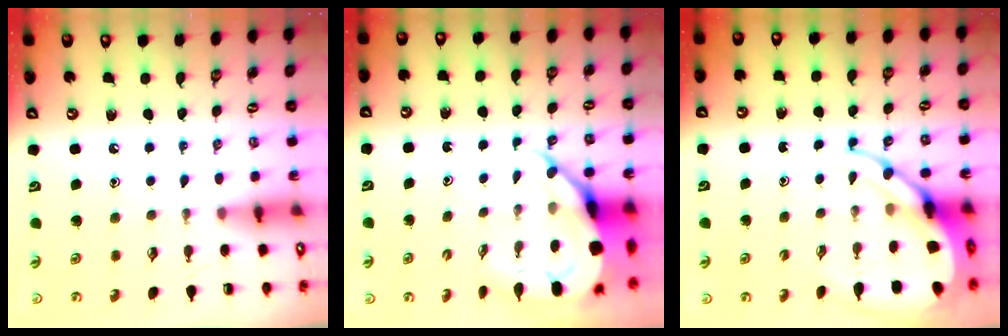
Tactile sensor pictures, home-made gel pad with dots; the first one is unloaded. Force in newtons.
{"total": 9.7, "press": 9.6, "slide": 1.2}
{"total": 10.3, "press": 10.3, "slide": 1.1}